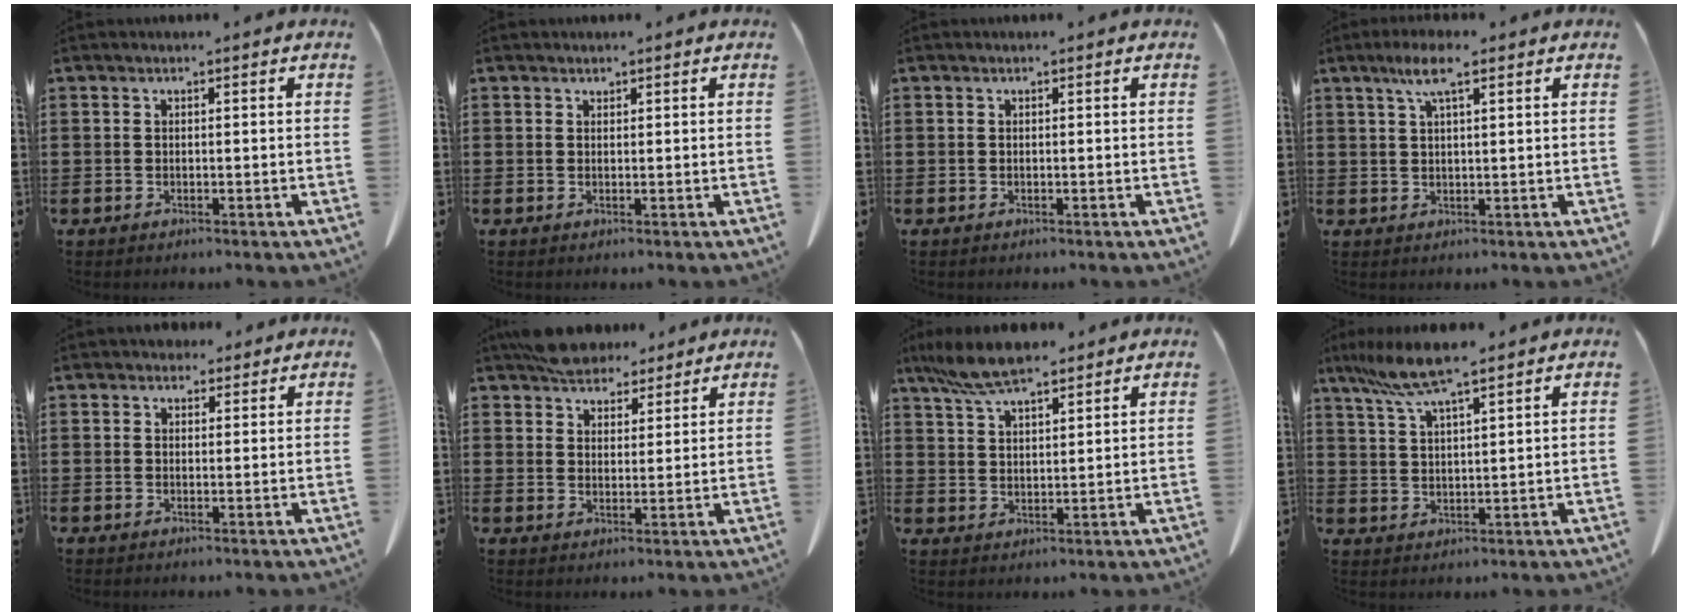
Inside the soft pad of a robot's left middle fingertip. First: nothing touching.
{"total": 0.6, "force": [0.6, 0.2, 0.0], "torque": [-0.001, 0.001, 0.012]}
{"total": 0.0}
{"total": 4.9, "force": [2.7, 1.0, 4.0], "torque": [-0.085, 0.006, 0.046]}
{"total": 2.5, "force": [2.1, 1.3, 0.5], "torque": [-0.008, 0.003, 0.039]}
{"total": 6.0, "force": [5.4, 2.2, 1.2], "torque": [-0.041, -0.008, 0.107]}
{"total": 7.9, "force": [6.4, 1.8, 4.2], "torque": [-0.100, -0.008, 0.121]}
{"total": 7.8, "force": [5.7, 0.5, 5.3], "torque": [-0.125, -0.016, 0.100]}